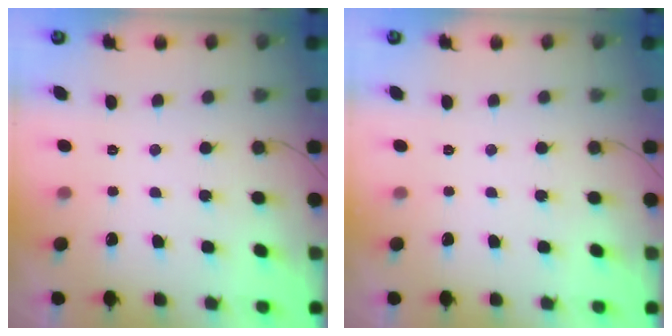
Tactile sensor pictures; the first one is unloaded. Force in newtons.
{"total": 0.0}